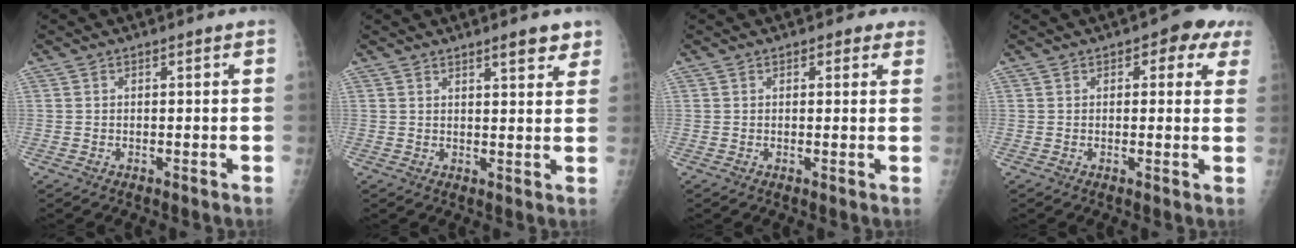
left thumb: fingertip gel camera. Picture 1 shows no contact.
{"total": 4.5, "force": [3.3, 1.2, 2.9], "torque": [-0.025, -0.019, 0.042]}
{"total": 2.3, "force": [1.6, 1.5, 0.6], "torque": [0.018, -0.006, 0.011]}
{"total": 5.8, "force": [2.8, 3.2, 3.9], "torque": [-0.006, -0.003, 0.022]}